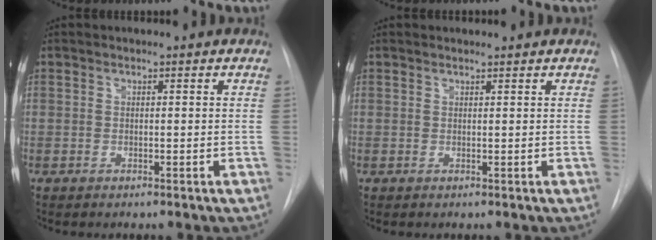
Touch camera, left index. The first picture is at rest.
{"total": 0.7, "force": [0.7, -0.1, 0.0], "torque": [-0.006, 0.003, 0.014]}